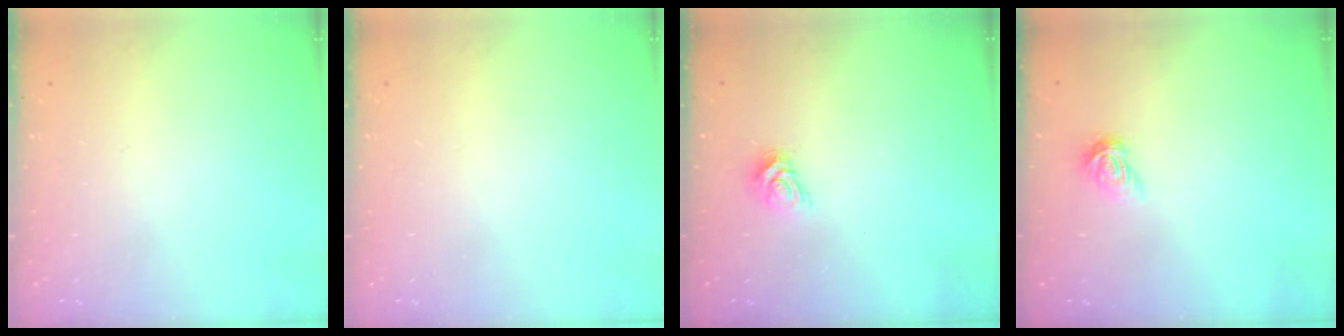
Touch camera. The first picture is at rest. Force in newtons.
{"total": 0.0}
{"total": 6.2, "press": 6.1, "slide": 0.4}
{"total": 4.7, "press": 4.7, "slide": 0.4}